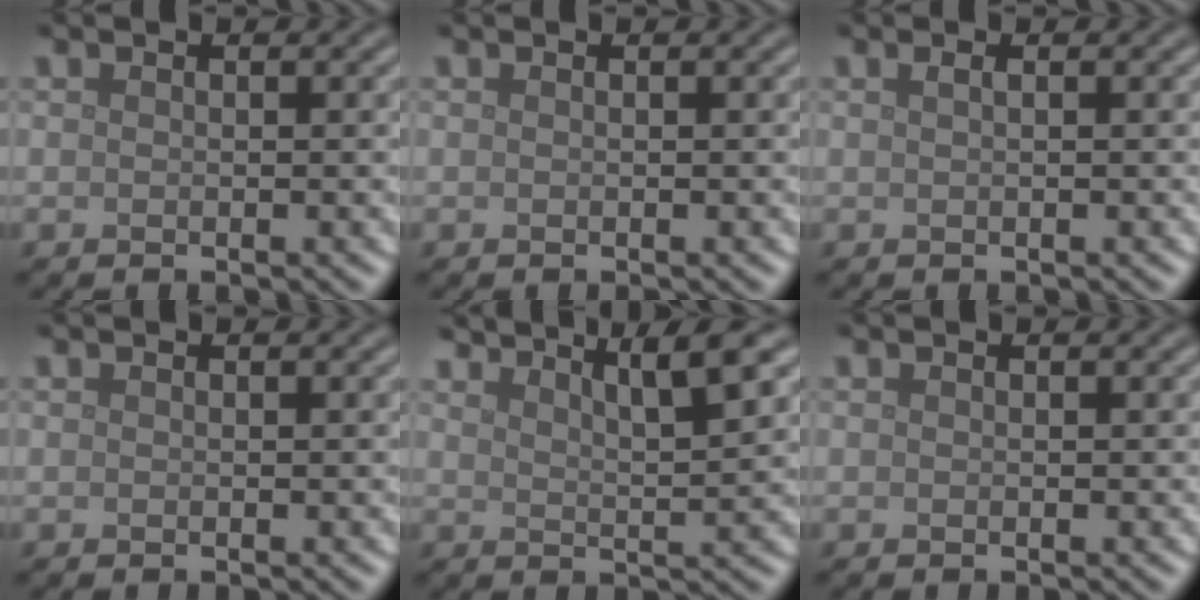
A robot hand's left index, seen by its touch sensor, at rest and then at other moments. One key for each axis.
{"total": 0.0}
{"total": 0.8, "fx": 0.3, "fy": 0.3, "fz": 0.7, "tx": -0.010, "ty": 0.002, "tz": 0.002}
{"total": 0.0}
{"total": 4.6, "fx": 3.6, "fy": 0.8, "fz": 2.7, "tx": -0.031, "ty": 0.008, "tz": 0.049}
{"total": 0.0}